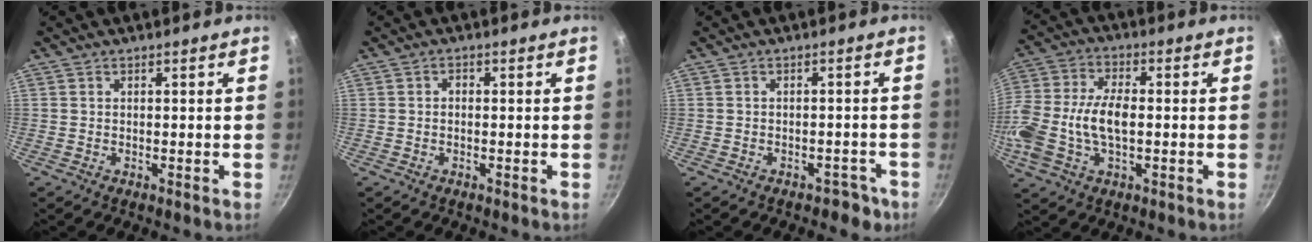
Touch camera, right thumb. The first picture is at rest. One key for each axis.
{"total": 0.8, "fx": -0.2, "fy": 0.6, "fz": 0.6, "tx": -0.003, "ty": 0.003, "tz": -0.006}
{"total": 3.6, "fx": -2.7, "fy": 2.2, "fz": 1.0, "tx": -0.002, "ty": 0.025, "tz": -0.032}
{"total": 16.9, "fx": -1.9, "fy": 9.4, "fz": 13.9, "tx": -0.328, "ty": 0.013, "tz": -0.033}